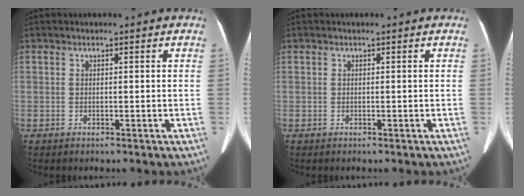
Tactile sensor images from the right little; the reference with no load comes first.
{"total": 0.0}